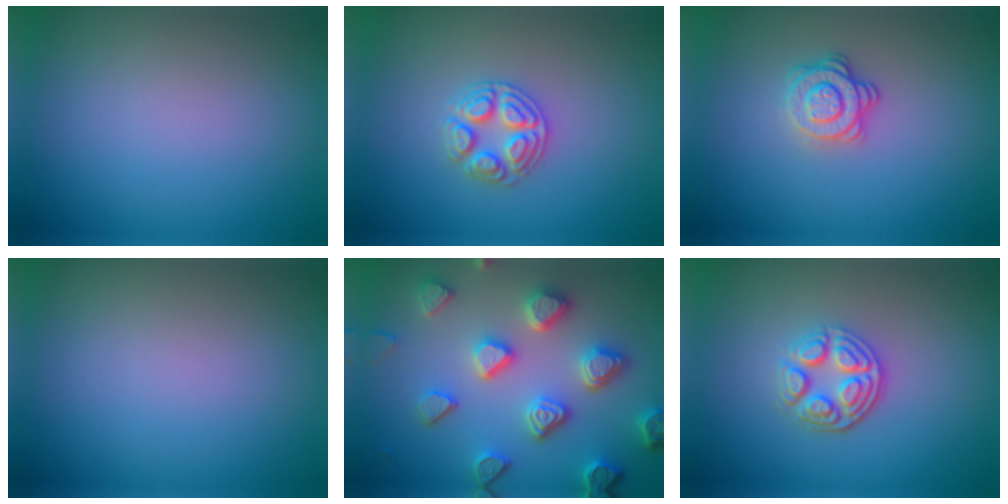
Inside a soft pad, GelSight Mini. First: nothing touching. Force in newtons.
{"total": 2.9, "press": 2.8, "slide": 0.4}
{"total": 2.8, "press": 2.5, "slide": 1.3}
{"total": 0.0}
{"total": 5.6, "press": 5.2, "slide": 2.1}
{"total": 3.7, "press": 3.1, "slide": 2.2}